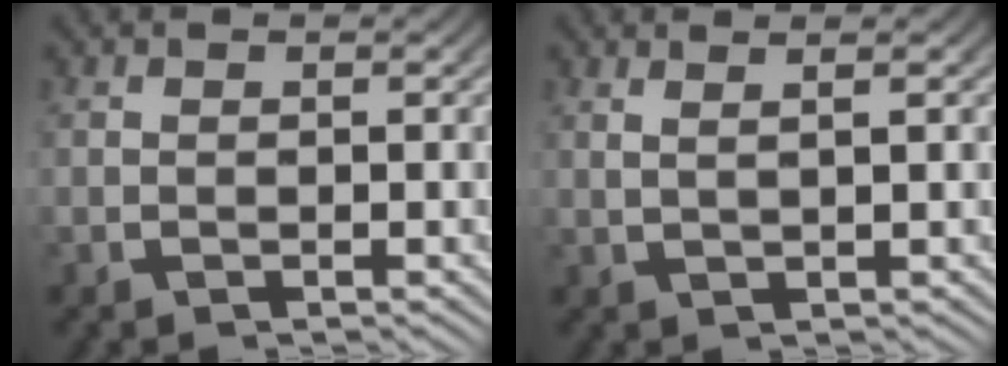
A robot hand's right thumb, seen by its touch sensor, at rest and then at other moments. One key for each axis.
{"total": 1.9, "fx": 1.2, "fy": -0.1, "fz": 1.4, "tx": -0.022, "ty": 0.003, "tz": 0.027}